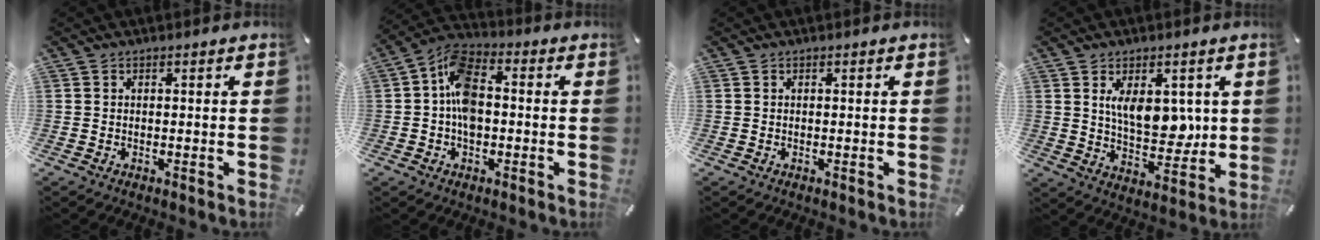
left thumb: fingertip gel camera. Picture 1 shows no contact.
{"total": 9.9, "force": [-1.0, 6.3, 7.6], "torque": [-0.156, 0.017, -0.015]}
{"total": 0.0}
{"total": 10.3, "force": [2.7, 6.2, 7.7], "torque": [-0.111, -0.011, 0.047]}